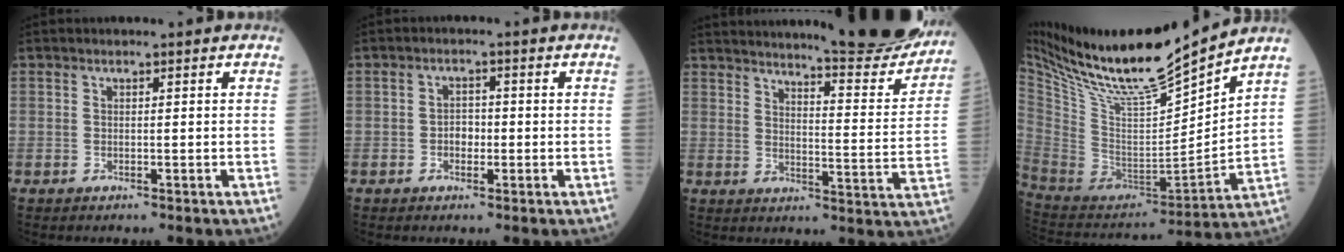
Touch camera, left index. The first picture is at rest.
{"total": 2.2, "force": [-0.6, 1.5, 1.5], "torque": [-0.022, 0.006, -0.011]}
{"total": 20.2, "force": [18.5, 0.9, 8.0], "torque": [-0.109, -0.075, 0.231]}
{"total": 21.5, "force": [18.0, 0.9, 11.6], "torque": [-0.211, -0.009, 0.329]}